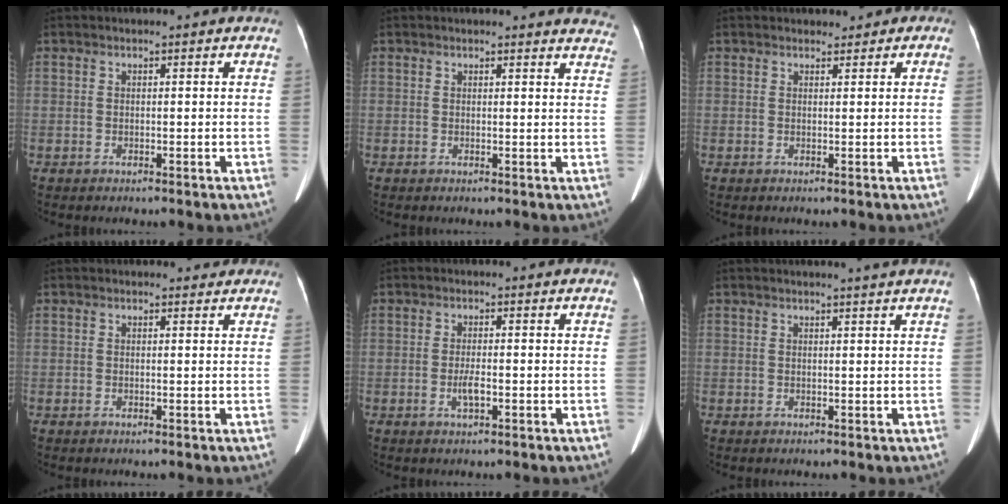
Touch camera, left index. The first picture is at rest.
{"total": 7.1, "force": [7.0, 1.2, 0.6], "torque": [0.025, -0.028, 0.038]}
{"total": 1.3, "force": [0.9, 0.9, 0.1], "torque": [0.006, 0.006, 0.010]}
{"total": 1.2, "force": [1.0, 0.6, 0.1], "torque": [-0.007, 0.001, 0.008]}
{"total": 2.1, "force": [-0.7, 0.4, 1.9], "torque": [-0.040, -0.002, -0.011]}
{"total": 2.1, "force": [1.8, -0.7, 0.8], "torque": [-0.018, -0.004, 0.025]}